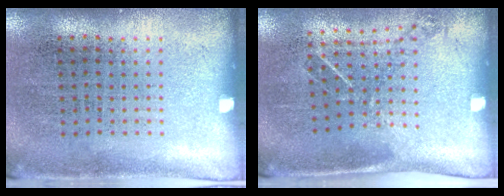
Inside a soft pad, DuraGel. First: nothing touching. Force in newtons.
{"total": 1.1, "press": 0.9, "slide": 0.6}